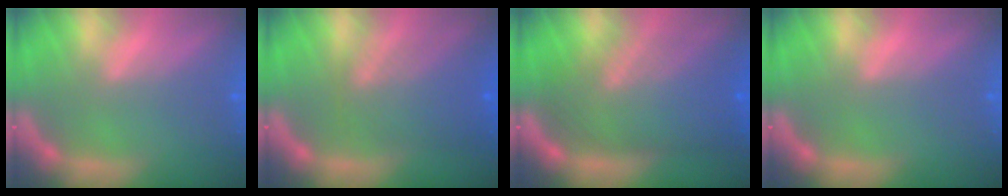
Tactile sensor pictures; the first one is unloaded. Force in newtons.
{"total": 6.0}
{"total": 9.6}
{"total": 0.0}